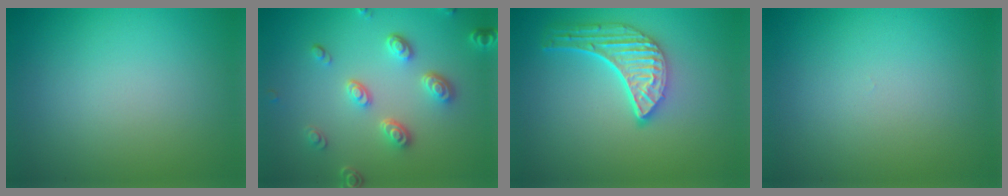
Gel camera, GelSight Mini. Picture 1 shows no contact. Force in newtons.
{"total": 4.0, "press": 3.3, "slide": 2.3}
{"total": 5.1, "press": 3.9, "slide": 3.2}
{"total": 0.0}